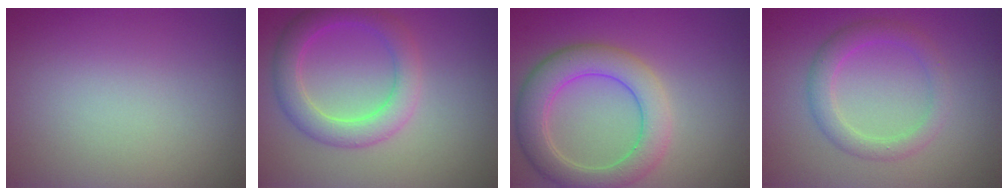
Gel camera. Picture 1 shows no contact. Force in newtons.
{"total": 4.2, "press": 4.2, "slide": 0.1}
{"total": 5.7, "press": 5.7, "slide": 0.4}
{"total": 2.8, "press": 2.8, "slide": 0.1}